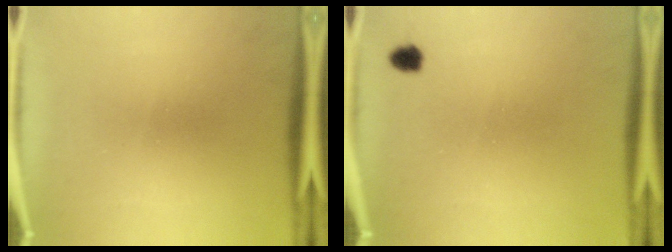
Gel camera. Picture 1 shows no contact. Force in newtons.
{"total": 1.8}